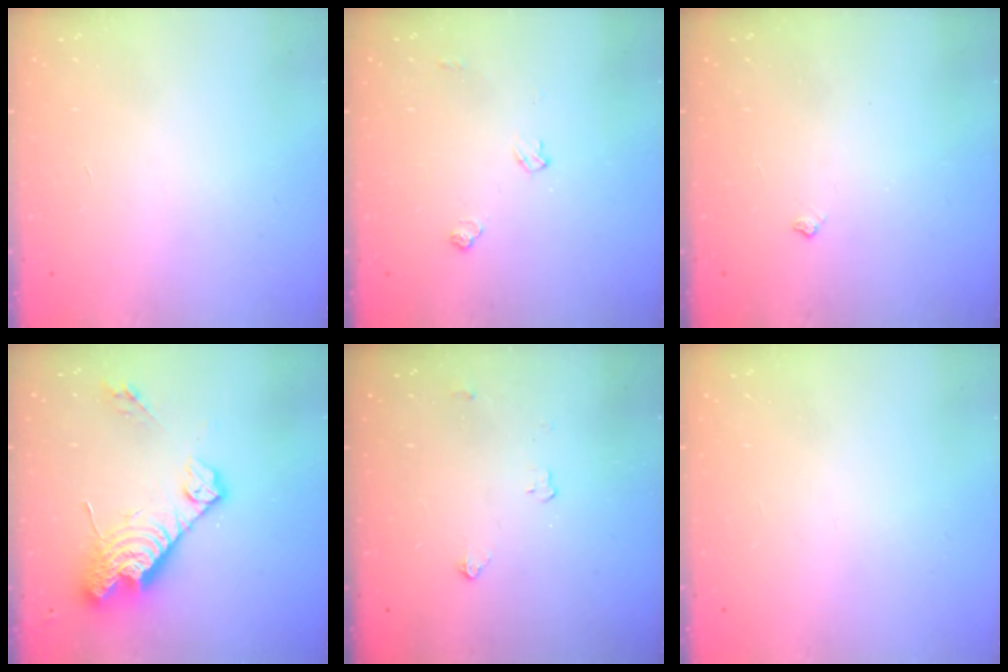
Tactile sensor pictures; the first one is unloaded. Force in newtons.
{"total": 5.2, "press": 5.1, "slide": 0.8}
{"total": 3.9, "press": 3.9, "slide": 0.6}
{"total": 17.8, "press": 17.7, "slide": 1.2}
{"total": 2.8, "press": 2.8, "slide": 0.4}
{"total": 0.0}